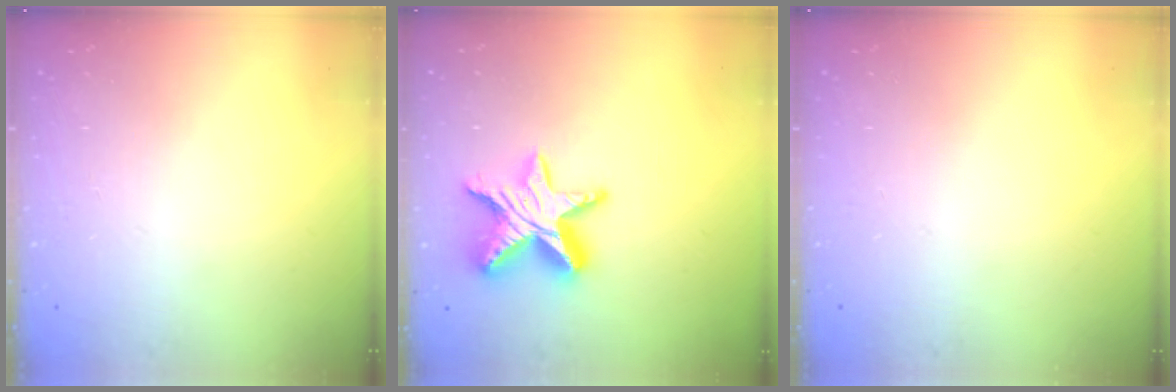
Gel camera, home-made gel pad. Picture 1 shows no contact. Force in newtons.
{"total": 14.8, "press": 14.8, "slide": 0.8}
{"total": 0.0}